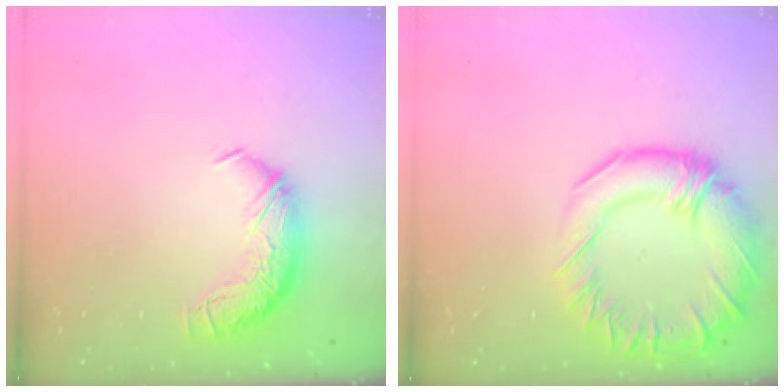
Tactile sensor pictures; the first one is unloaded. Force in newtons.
{"total": 10.9, "press": 10.6, "slide": 2.7}